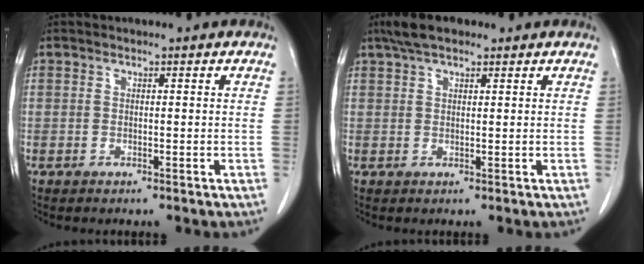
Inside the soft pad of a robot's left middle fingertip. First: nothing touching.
{"total": 4.8, "force": [3.5, 1.5, 2.9], "torque": [-0.062, 0.019, 0.063]}